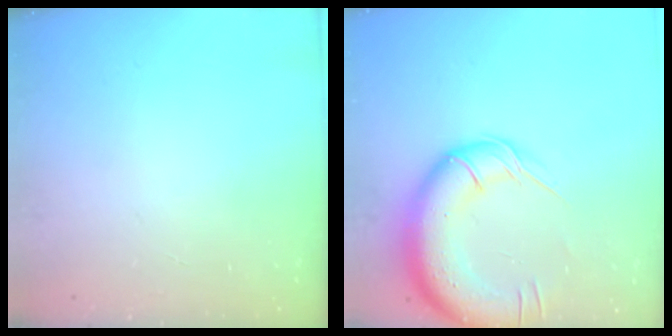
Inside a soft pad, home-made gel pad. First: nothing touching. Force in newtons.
{"total": 19.7, "press": 19.2, "slide": 4.8}